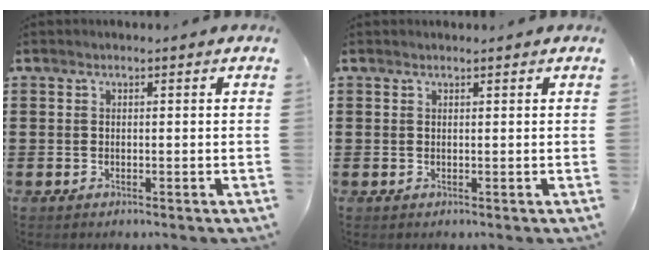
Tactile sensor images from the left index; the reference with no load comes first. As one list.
[{"total": 0.5, "force": [0.5, 0.0, 0.2], "torque": [-0.005, -0.001, 0.011]}]